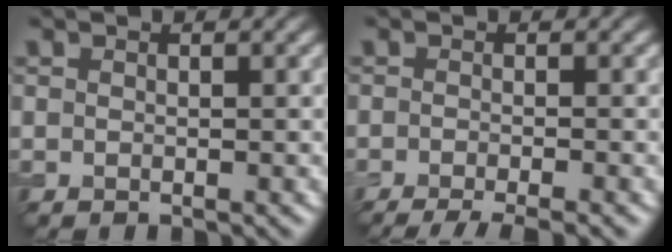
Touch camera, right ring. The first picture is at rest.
{"total": 4.7, "force": [-3.2, 1.1, 3.4], "torque": [-0.036, -0.005, -0.050]}